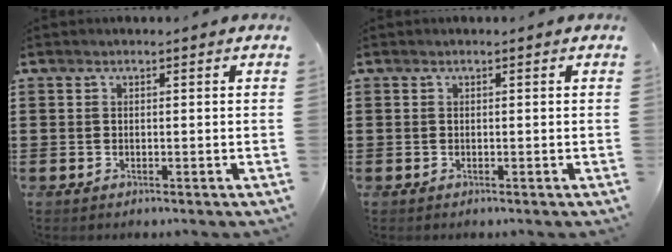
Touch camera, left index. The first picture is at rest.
{"total": 0.0}